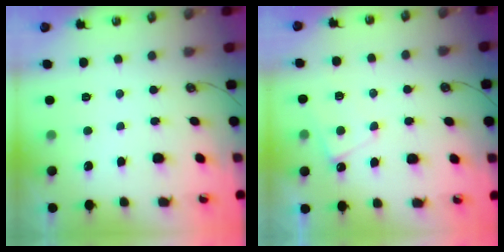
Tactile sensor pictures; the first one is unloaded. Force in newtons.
{"total": 3.8, "press": 3.8, "slide": 0.5}